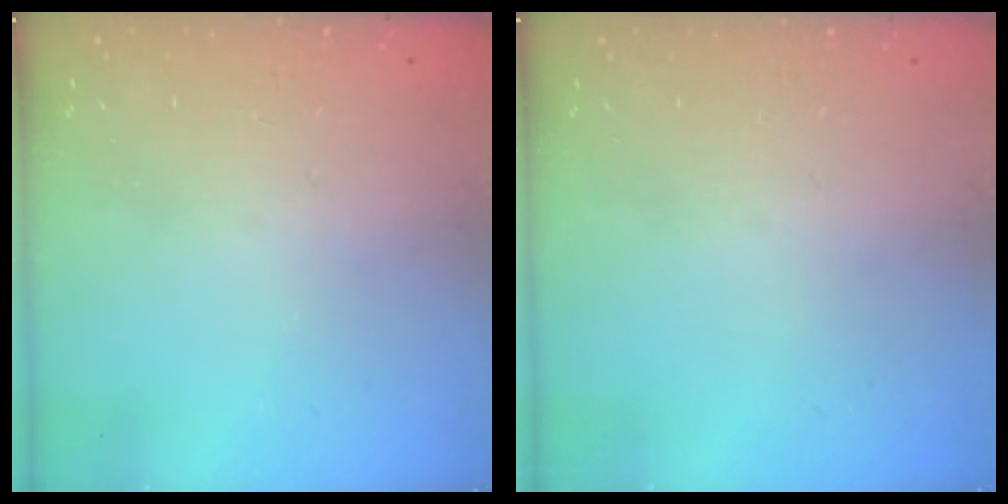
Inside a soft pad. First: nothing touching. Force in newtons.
{"total": 0.0}